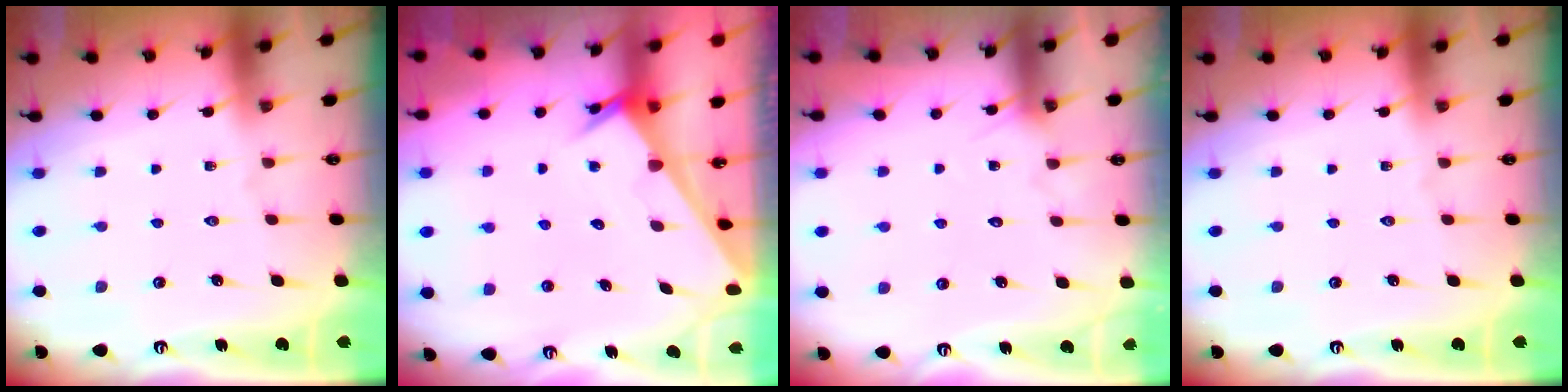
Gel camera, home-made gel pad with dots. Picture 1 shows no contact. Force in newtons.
{"total": 2.4, "press": 2.4, "slide": 0.2}
{"total": 6.1, "press": 6.1, "slide": 0.5}
{"total": 0.0}